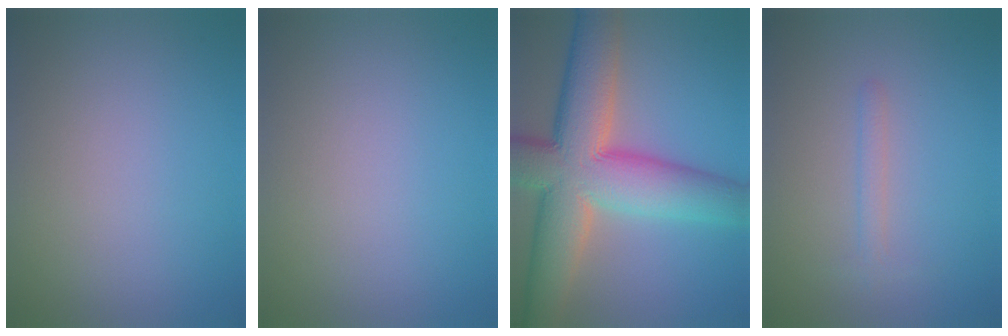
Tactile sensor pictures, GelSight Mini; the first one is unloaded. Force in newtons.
{"total": 0.0}
{"total": 12.9, "press": 12.9, "slide": 0.7}
{"total": 1.2, "press": 1.2, "slide": 0.1}